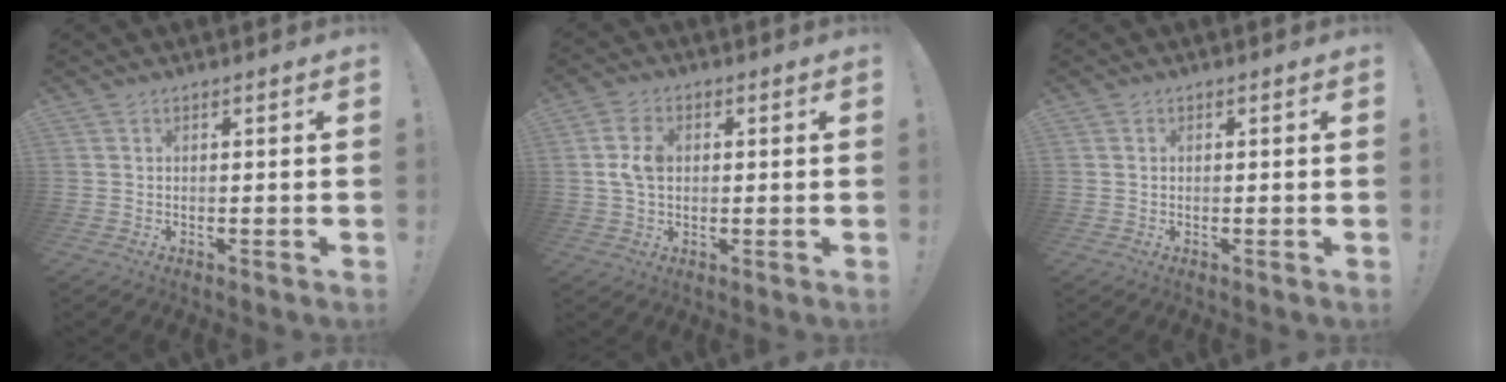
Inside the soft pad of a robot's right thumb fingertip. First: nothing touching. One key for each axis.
{"total": 7.5, "fx": 1.1, "fy": 5.1, "fz": 5.3, "tx": -0.105, "ty": 0.001, "tz": 0.018}
{"total": 0.6, "fx": 0.2, "fy": 0.6, "fz": 0.0, "tx": -0.002, "ty": 0.004, "tz": 0.003}